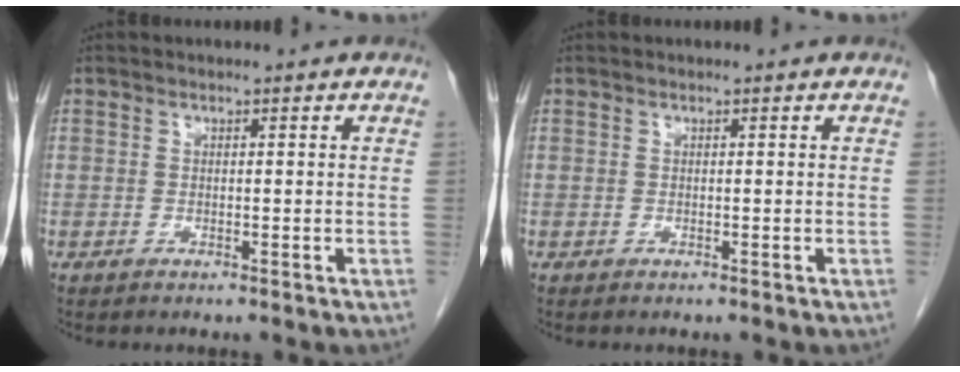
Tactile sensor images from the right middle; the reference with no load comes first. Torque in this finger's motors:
{"motor_torque": [0.30, -0.17, 0.04, 0.00]}